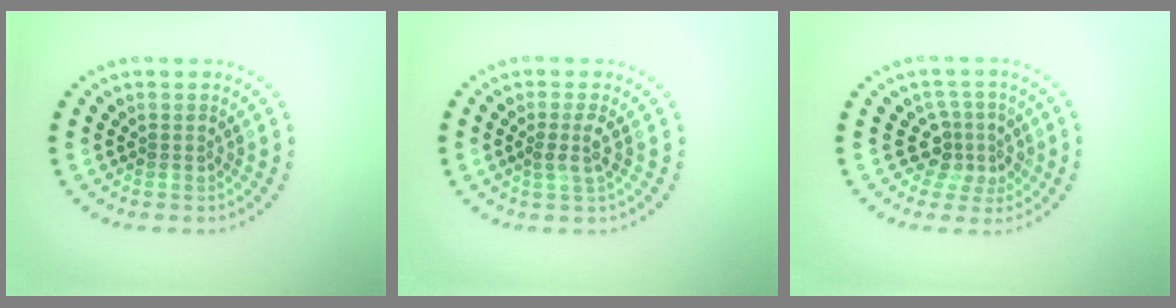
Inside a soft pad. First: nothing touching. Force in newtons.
{"total": 1.7, "press": 1.3, "slide": 1.0}
{"total": 3.2, "press": 2.2, "slide": 2.3}